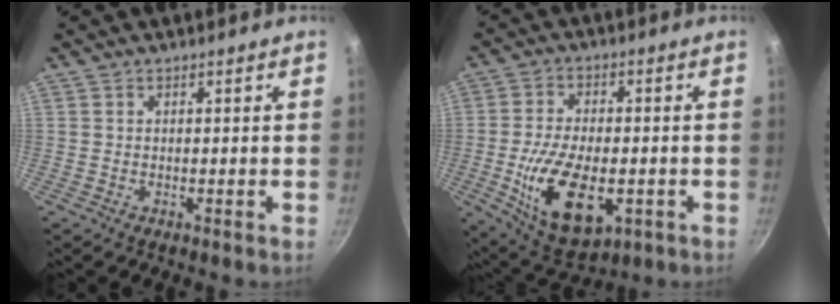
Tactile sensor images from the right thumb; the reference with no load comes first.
{"total": 15.9, "force": [-4.0, 8.4, 12.9], "torque": [-0.215, 0.001, -0.051]}